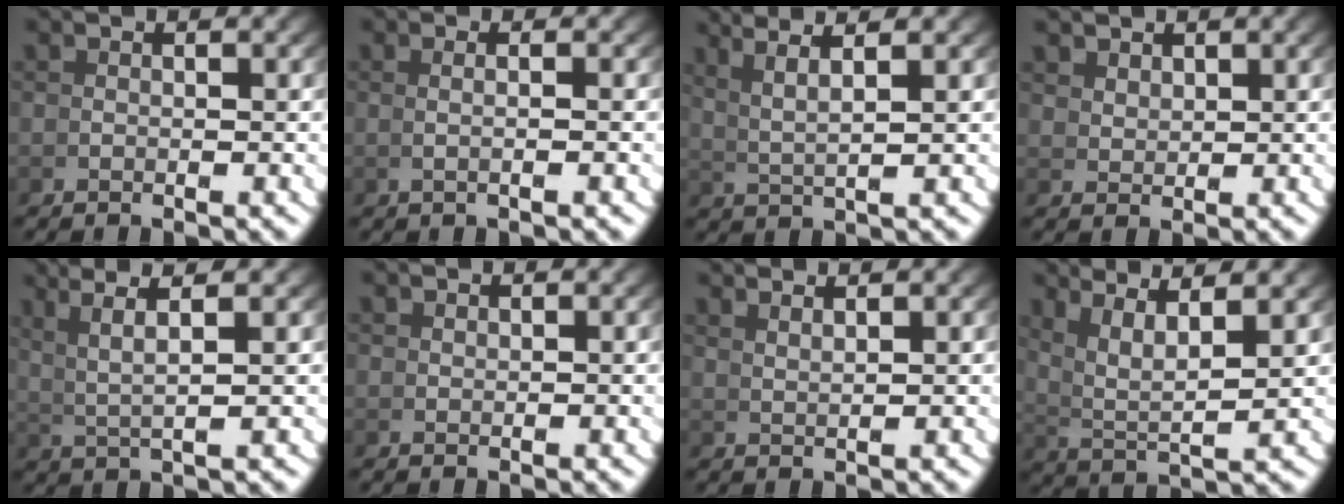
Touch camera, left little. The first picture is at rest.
{"total": 1.1, "force": [0.0, -0.7, 0.8], "torque": [-0.017, 0.004, 0.001]}
{"total": 5.2, "force": [3.6, 1.1, 3.6], "torque": [-0.053, 0.015, 0.060]}
{"total": 1.9, "force": [1.8, -0.4, 0.1], "torque": [0.004, -0.004, 0.048]}
{"total": 5.5, "force": [3.8, 0.8, 3.9], "torque": [-0.056, 0.018, 0.062]}
{"total": 1.3, "force": [0.8, -0.9, -0.3], "torque": [0.015, -0.001, 0.022]}
{"total": 2.9, "force": [2.6, -1.0, 0.6], "torque": [0.001, 0.005, 0.053]}
{"total": 6.6, "force": [3.6, 2.6, 4.9], "torque": [-0.097, -0.009, 0.068]}